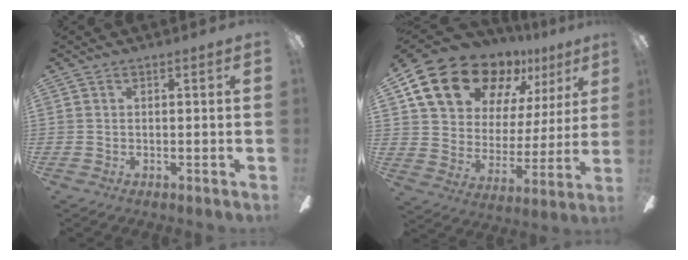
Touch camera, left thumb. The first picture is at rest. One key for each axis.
{"total": 20.6, "fx": 14.1, "fy": 11.9, "fz": 9.2, "tx": -0.175, "ty": -0.081, "tz": 0.263}